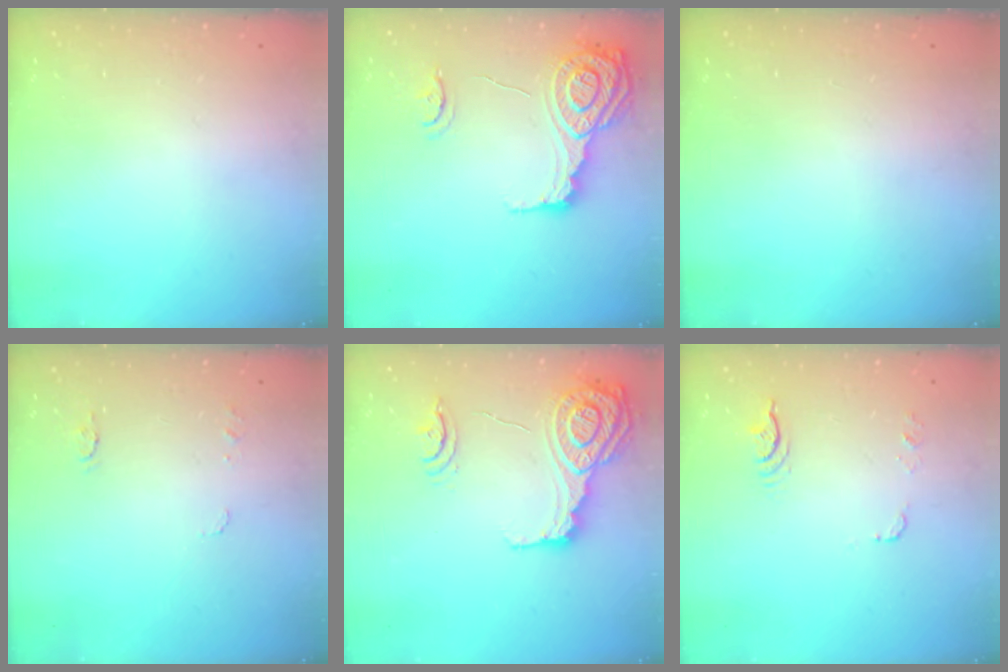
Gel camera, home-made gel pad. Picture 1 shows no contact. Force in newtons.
{"total": 16.9, "press": 16.8, "slide": 1.4}
{"total": 0.0}
{"total": 5.2, "press": 5.1, "slide": 0.5}
{"total": 16.0, "press": 15.9, "slide": 1.2}
{"total": 14.8, "press": 7.2, "slide": 12.9}